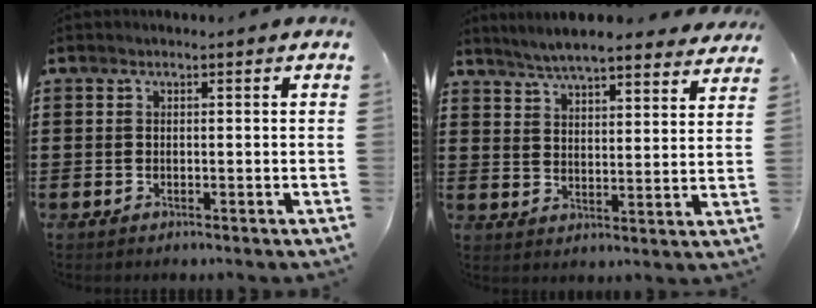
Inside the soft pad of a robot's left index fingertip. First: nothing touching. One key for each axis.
{"total": 5.3, "fx": 5.2, "fy": -0.1, "fz": 1.1, "tx": -0.043, "ty": -0.025, "tz": 0.091}